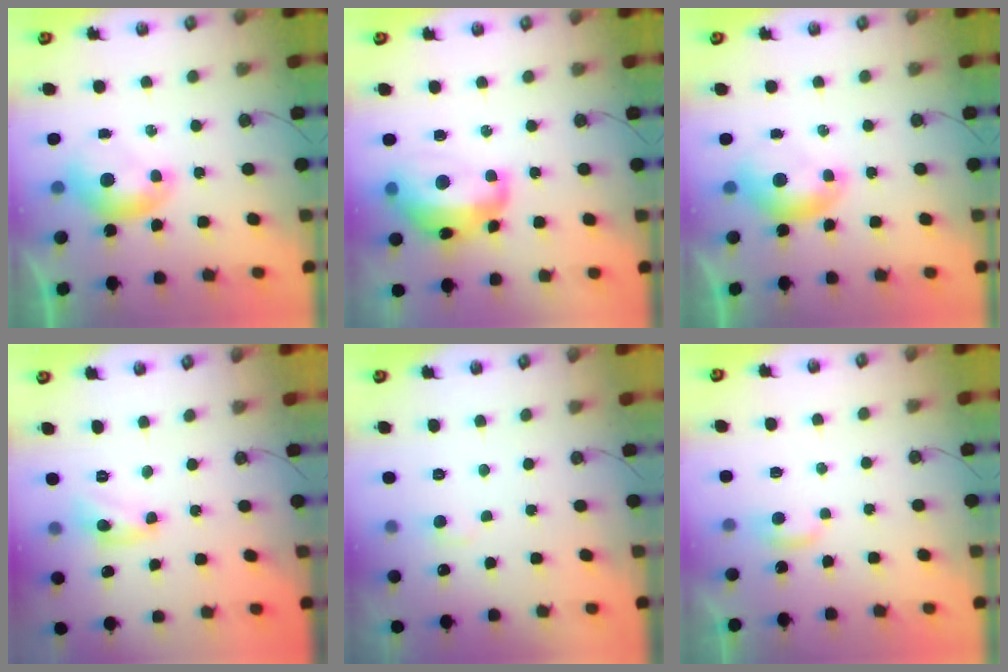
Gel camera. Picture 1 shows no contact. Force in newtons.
{"total": 8.7, "press": 8.5, "slide": 1.4}
{"total": 0.0}
{"total": 4.7, "press": 4.7, "slide": 0.3}
{"total": 2.7, "press": 2.6, "slide": 0.5}
{"total": 2.9, "press": 2.9, "slide": 0.3}